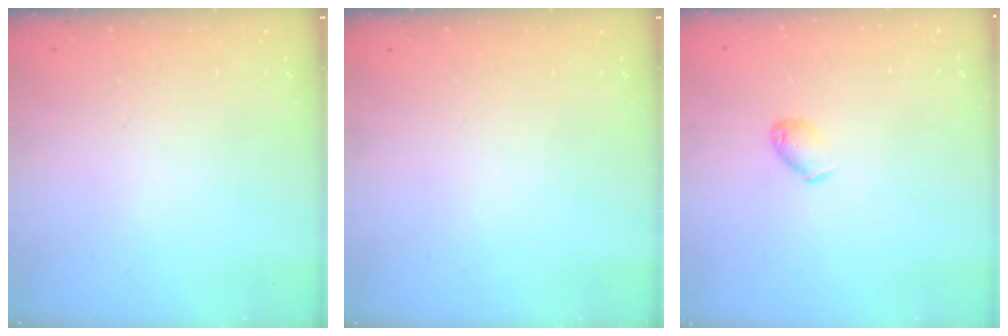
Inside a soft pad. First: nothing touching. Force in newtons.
{"total": 0.0}
{"total": 4.3, "press": 4.2, "slide": 1.0}